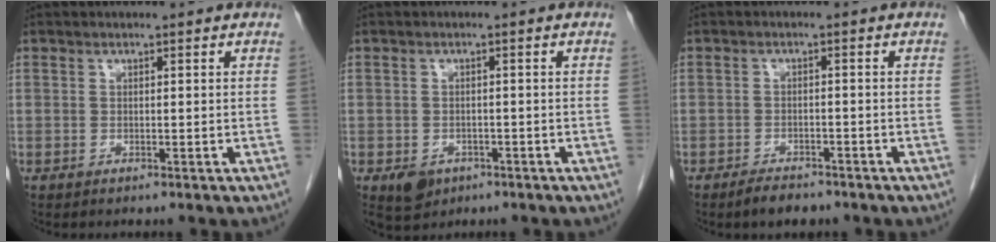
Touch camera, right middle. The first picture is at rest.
{"total": 3.8, "force": [-2.0, 2.8, 1.6], "torque": [-0.028, 0.000, -0.022]}
{"total": 3.3, "force": [-2.7, 1.3, 1.4], "torque": [-0.030, -0.003, -0.039]}